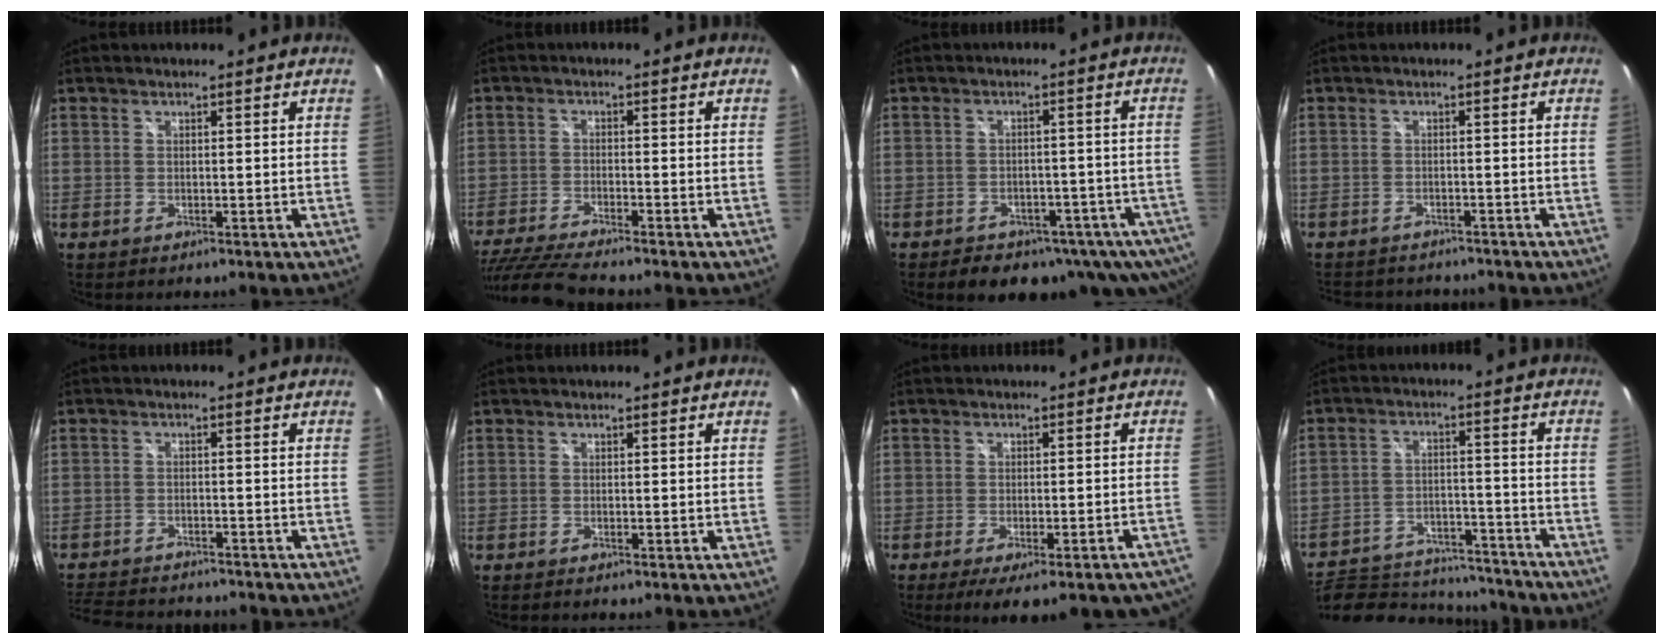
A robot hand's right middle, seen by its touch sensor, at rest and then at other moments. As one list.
[{"total": 10.0, "force": [-9.0, 0.0, 4.3], "torque": [-0.114, -0.029, -0.167]}, {"total": 11.9, "force": [-7.9, 6.6, 5.9], "torque": [-0.113, 0.000, -0.090]}, {"total": 8.0, "force": [-7.0, 2.9, 2.5], "torque": [-0.060, -0.015, -0.101]}, {"total": 11.9, "force": [-10.6, 3.6, 4.1], "torque": [-0.107, -0.011, -0.167]}, {"total": 0.0}, {"total": 14.0, "force": [-11.4, 2.8, 7.6], "torque": [-0.121, -0.043, -0.140]}, {"total": 19.9, "force": [-16.6, 8.3, 7.1], "torque": [-0.159, 0.006, -0.218]}]